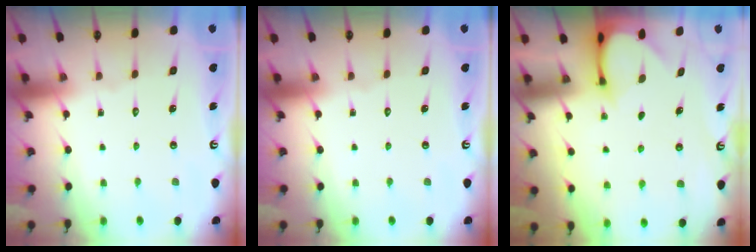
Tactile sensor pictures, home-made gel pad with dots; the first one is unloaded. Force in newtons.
{"total": 0.0}
{"total": 3.2, "press": 3.1, "slide": 0.4}